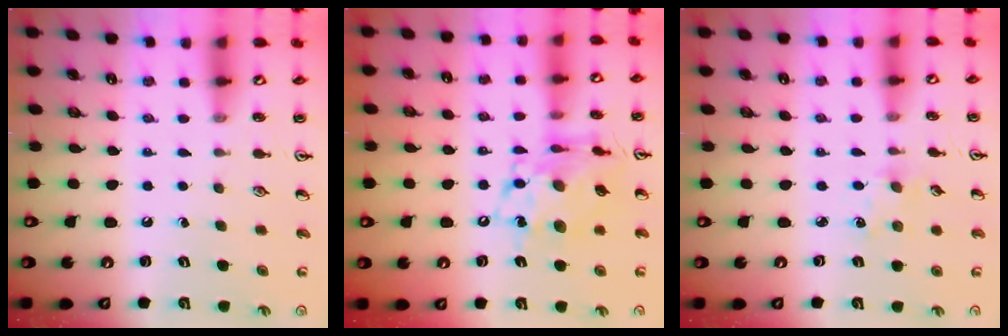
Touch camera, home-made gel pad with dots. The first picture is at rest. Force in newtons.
{"total": 13.0, "press": 12.9, "slide": 0.9}
{"total": 2.6, "press": 2.6, "slide": 0.4}